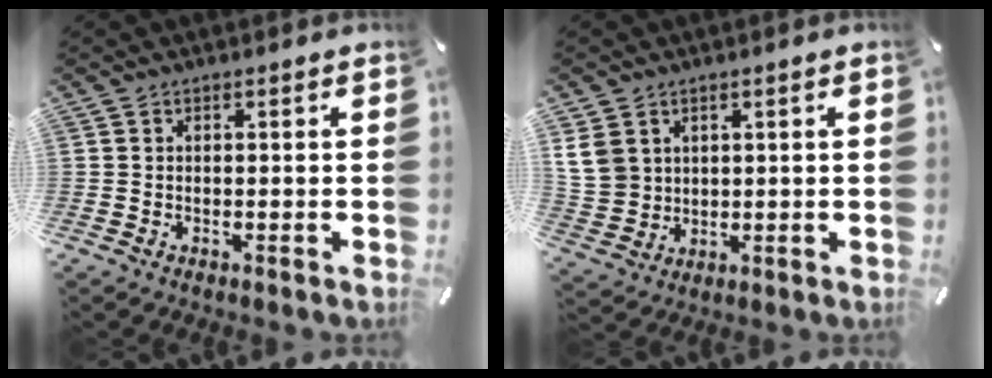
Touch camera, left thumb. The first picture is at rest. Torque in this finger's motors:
{"motor_torque": [1.51, 1.51, 1.66, -1.11, 0.31]}